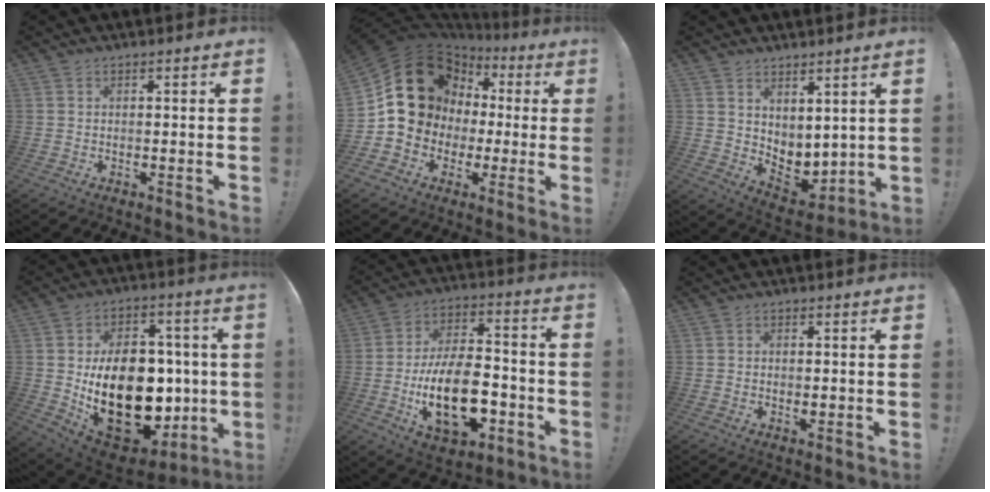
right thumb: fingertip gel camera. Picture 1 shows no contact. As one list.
[{"total": 21.2, "force": [4.9, 17.9, 10.2], "torque": [-0.141, -0.020, 0.131]}, {"total": 6.1, "force": [2.4, 5.0, 2.4], "torque": [-0.012, -0.038, 0.055]}, {"total": 26.9, "force": [-0.7, 17.9, 20.1], "torque": [-0.348, -0.012, 0.029]}, {"total": 21.6, "force": [-6.7, 11.8, 16.8], "torque": [-0.293, 0.038, -0.104]}, {"total": 0.8, "force": [-0.1, 0.7, 0.4], "torque": [-0.002, 0.001, -0.003]}]